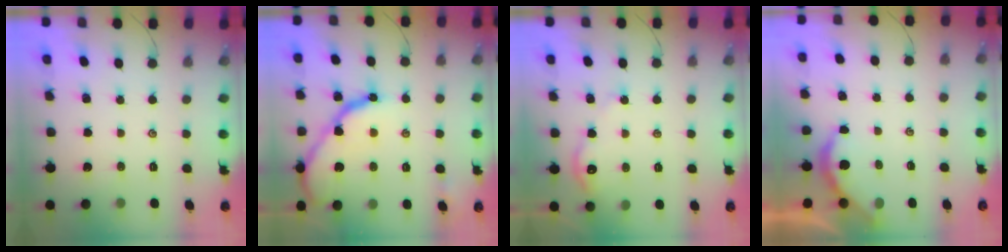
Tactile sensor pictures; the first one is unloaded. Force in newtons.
{"total": 13.3, "press": 13.3, "slide": 1.3}
{"total": 4.0, "press": 4.0, "slide": 0.5}
{"total": 3.6, "press": 3.6, "slide": 0.4}